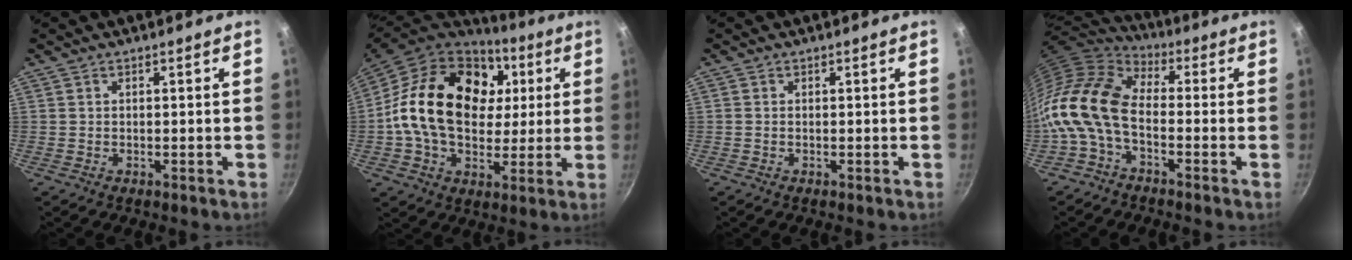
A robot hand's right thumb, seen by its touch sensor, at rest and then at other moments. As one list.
[{"total": 24.4, "force": [4.4, 17.2, 16.8], "torque": [-0.267, 0.011, 0.069]}, {"total": 0.0}, {"total": 14.8, "force": [-3.4, 8.7, 11.5], "torque": [-0.217, 0.035, -0.090]}]